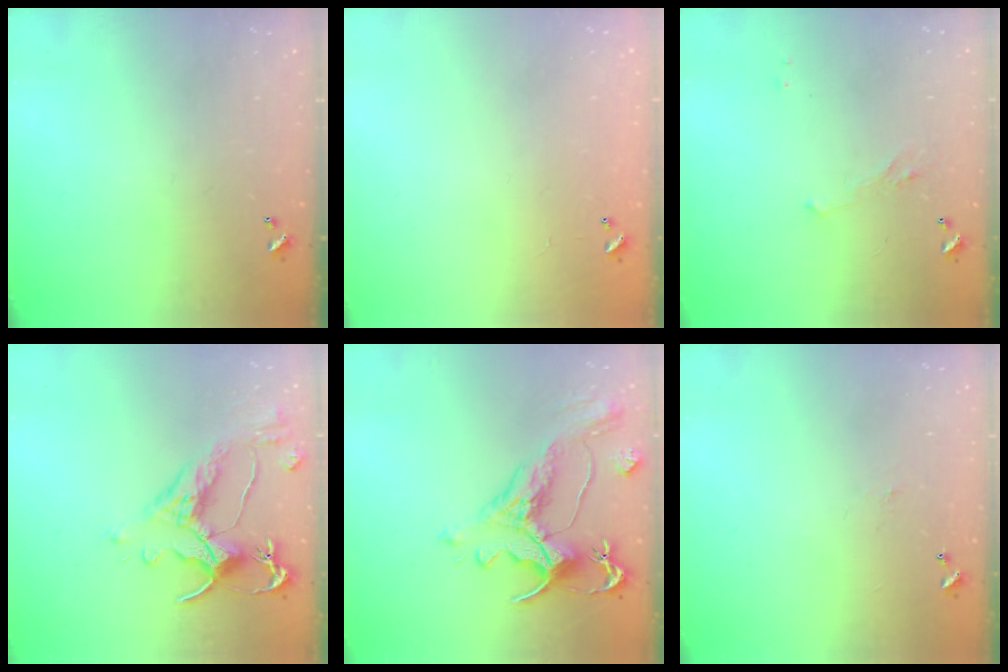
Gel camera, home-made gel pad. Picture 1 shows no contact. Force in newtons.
{"total": 10.0, "press": 10.0, "slide": 0.3}
{"total": 1.4, "press": 1.3, "slide": 0.6}
{"total": 3.2, "press": 2.9, "slide": 1.4}
{"total": 1.8, "press": 0.9, "slide": 1.5}
{"total": 1.8, "press": 1.7, "slide": 0.6}